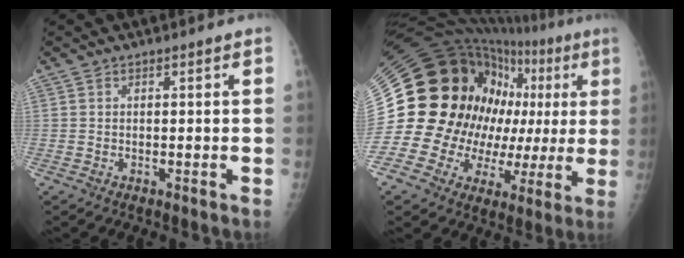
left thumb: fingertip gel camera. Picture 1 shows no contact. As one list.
[{"total": 34.7, "force": [4.6, 21.5, 26.9], "torque": [-0.434, 0.065, 0.090]}]